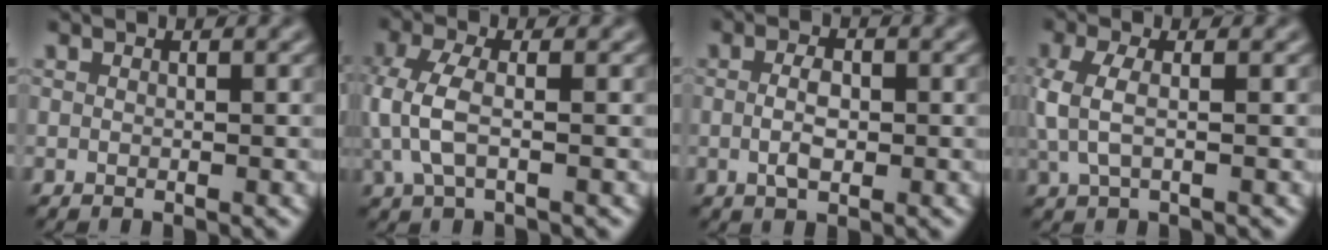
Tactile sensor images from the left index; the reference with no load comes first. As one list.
[{"total": 3.9, "force": [-0.2, 1.8, 3.5], "torque": [-0.090, 0.003, -0.008]}, {"total": 2.5, "force": [-0.2, 1.2, 2.1], "torque": [-0.046, 0.000, -0.006]}, {"total": 2.9, "force": [0.1, 1.2, 2.6], "torque": [-0.068, 0.002, 0.000]}]